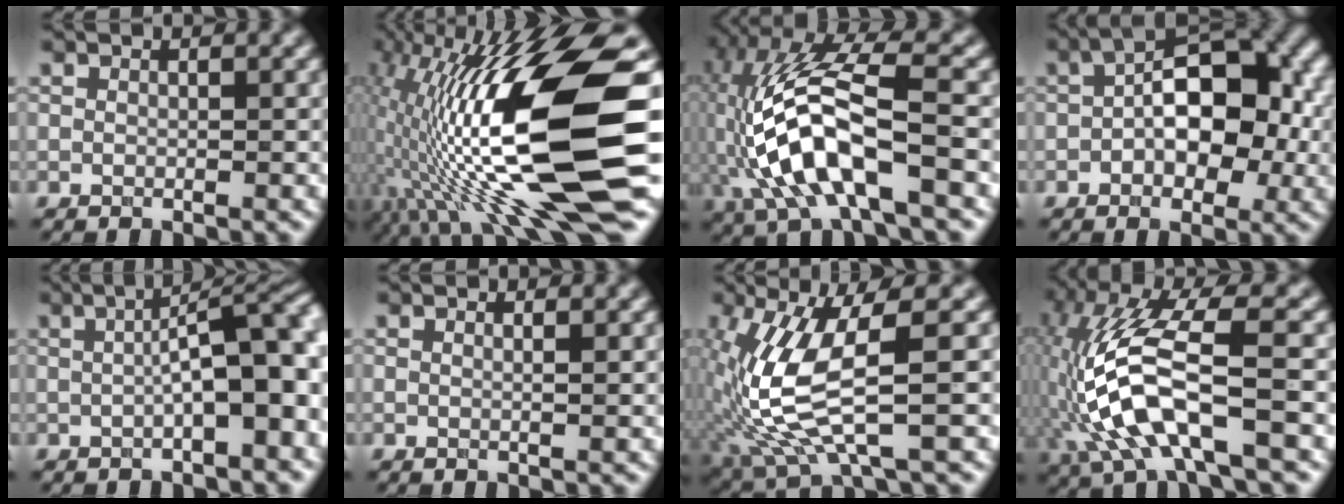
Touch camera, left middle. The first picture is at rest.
{"total": 15.9, "force": [-0.5, 3.7, 15.4], "torque": [-0.292, 0.016, 0.005]}
{"total": 10.8, "force": [-3.0, 3.7, 9.7], "torque": [-0.207, 0.019, -0.057]}
{"total": 9.8, "force": [0.1, 5.3, 8.2], "torque": [-0.109, 0.022, -0.009]}
{"total": 6.8, "force": [-0.6, 1.7, 6.5], "torque": [-0.084, 0.019, -0.007]}
{"total": 1.0, "force": [0.5, 0.4, 0.8], "torque": [-0.004, 0.002, 0.001]}
{"total": 8.3, "force": [-0.8, 2.3, 8.0], "torque": [-0.187, -0.004, -0.007]}
{"total": 9.8, "force": [-2.4, 2.9, 9.1], "torque": [-0.200, 0.015, -0.044]}